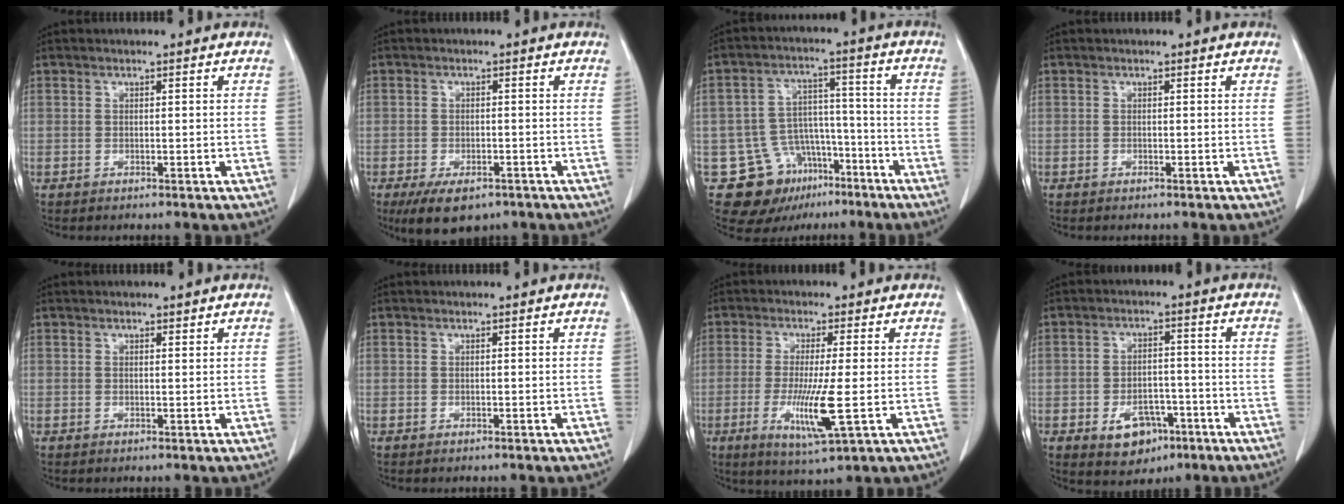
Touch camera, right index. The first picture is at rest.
{"total": 6.4, "force": [-4.1, 3.4, 3.4], "torque": [-0.059, -0.005, -0.061]}
{"total": 12.1, "force": [-6.8, 9.1, 4.0], "torque": [-0.067, 0.046, -0.095]}
{"total": 0.0}
{"total": 0.5, "force": [0.4, 0.1, 0.2], "torque": [-0.008, -0.004, 0.006]}
{"total": 0.0}
{"total": 8.5, "force": [-1.8, 0.1, 8.3], "torque": [-0.159, -0.026, -0.030]}
{"total": 7.3, "force": [-3.6, 4.7, 4.2], "torque": [-0.069, 0.004, -0.049]}